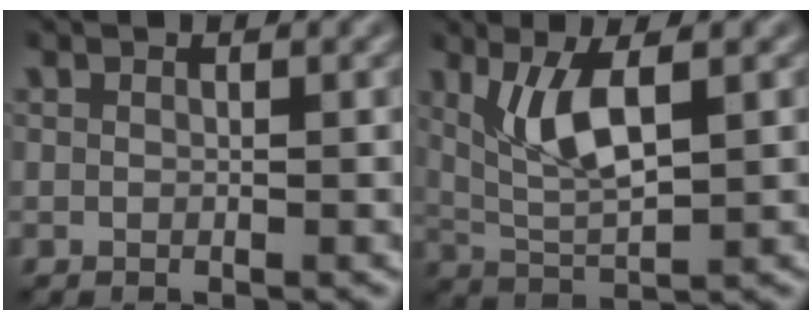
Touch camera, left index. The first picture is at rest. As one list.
[{"total": 4.4, "force": [0.8, 1.1, 4.2], "torque": [-0.085, -0.003, 0.028]}]